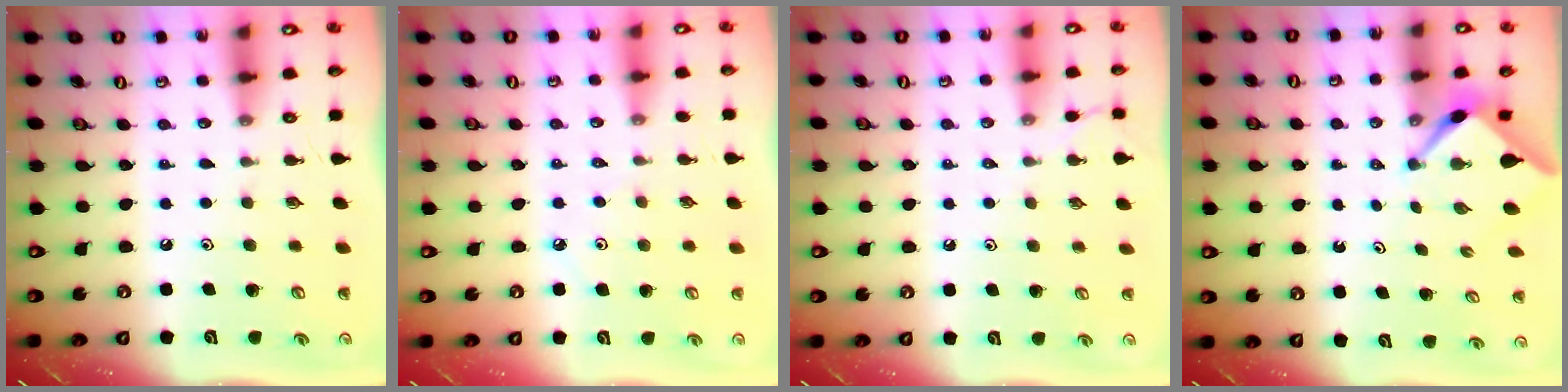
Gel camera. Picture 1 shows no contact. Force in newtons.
{"total": 2.6, "press": 2.5, "slide": 0.5}
{"total": 1.8, "press": 1.8, "slide": 0.4}
{"total": 2.4, "press": 2.4, "slide": 0.3}